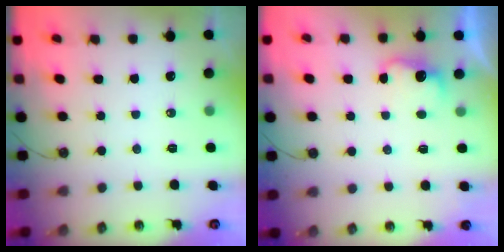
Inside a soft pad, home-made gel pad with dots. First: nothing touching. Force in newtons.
{"total": 3.4, "press": 3.3, "slide": 1.0}